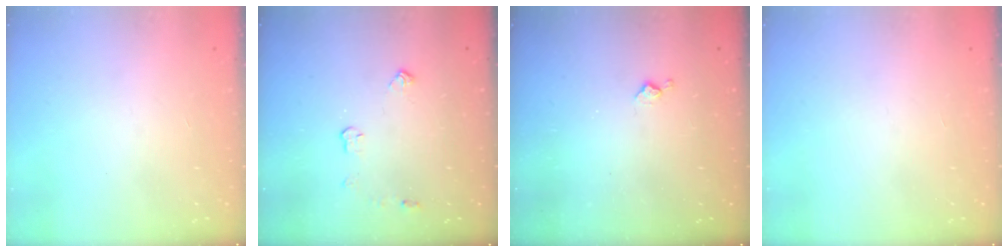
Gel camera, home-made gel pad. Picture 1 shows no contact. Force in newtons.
{"total": 4.6, "press": 4.5, "slide": 0.7}
{"total": 3.3, "press": 3.3, "slide": 0.6}
{"total": 0.0}